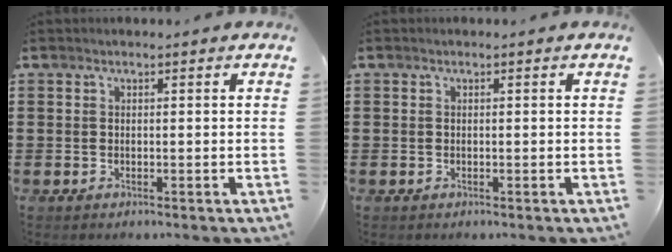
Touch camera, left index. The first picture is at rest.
{"total": 0.0}